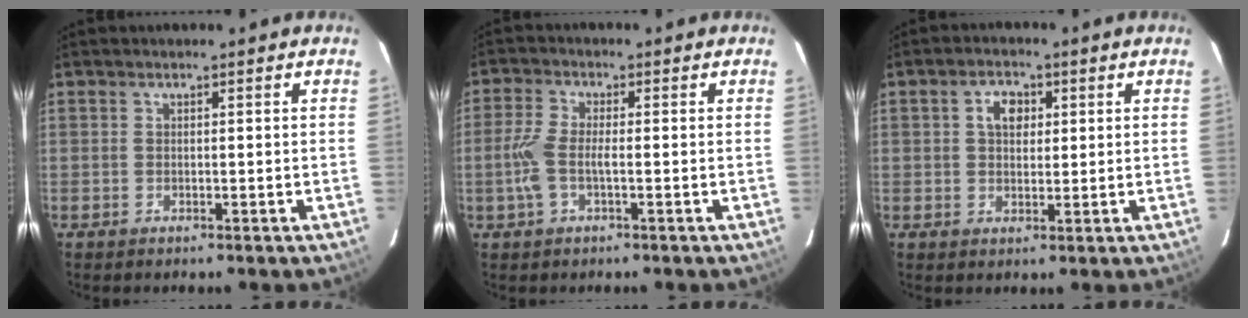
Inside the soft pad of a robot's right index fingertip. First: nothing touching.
{"total": 5.3, "force": [-1.2, 1.7, 4.9], "torque": [-0.112, 0.002, -0.024]}
{"total": 4.2, "force": [1.2, 3.0, 2.7], "torque": [-0.044, 0.013, 0.021]}